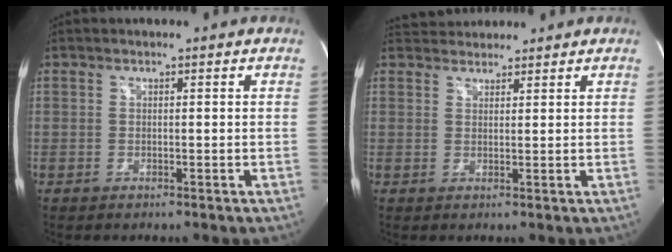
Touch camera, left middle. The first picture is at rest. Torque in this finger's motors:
{"motor_torque": [0.18, -0.11, -0.08, -0.01]}